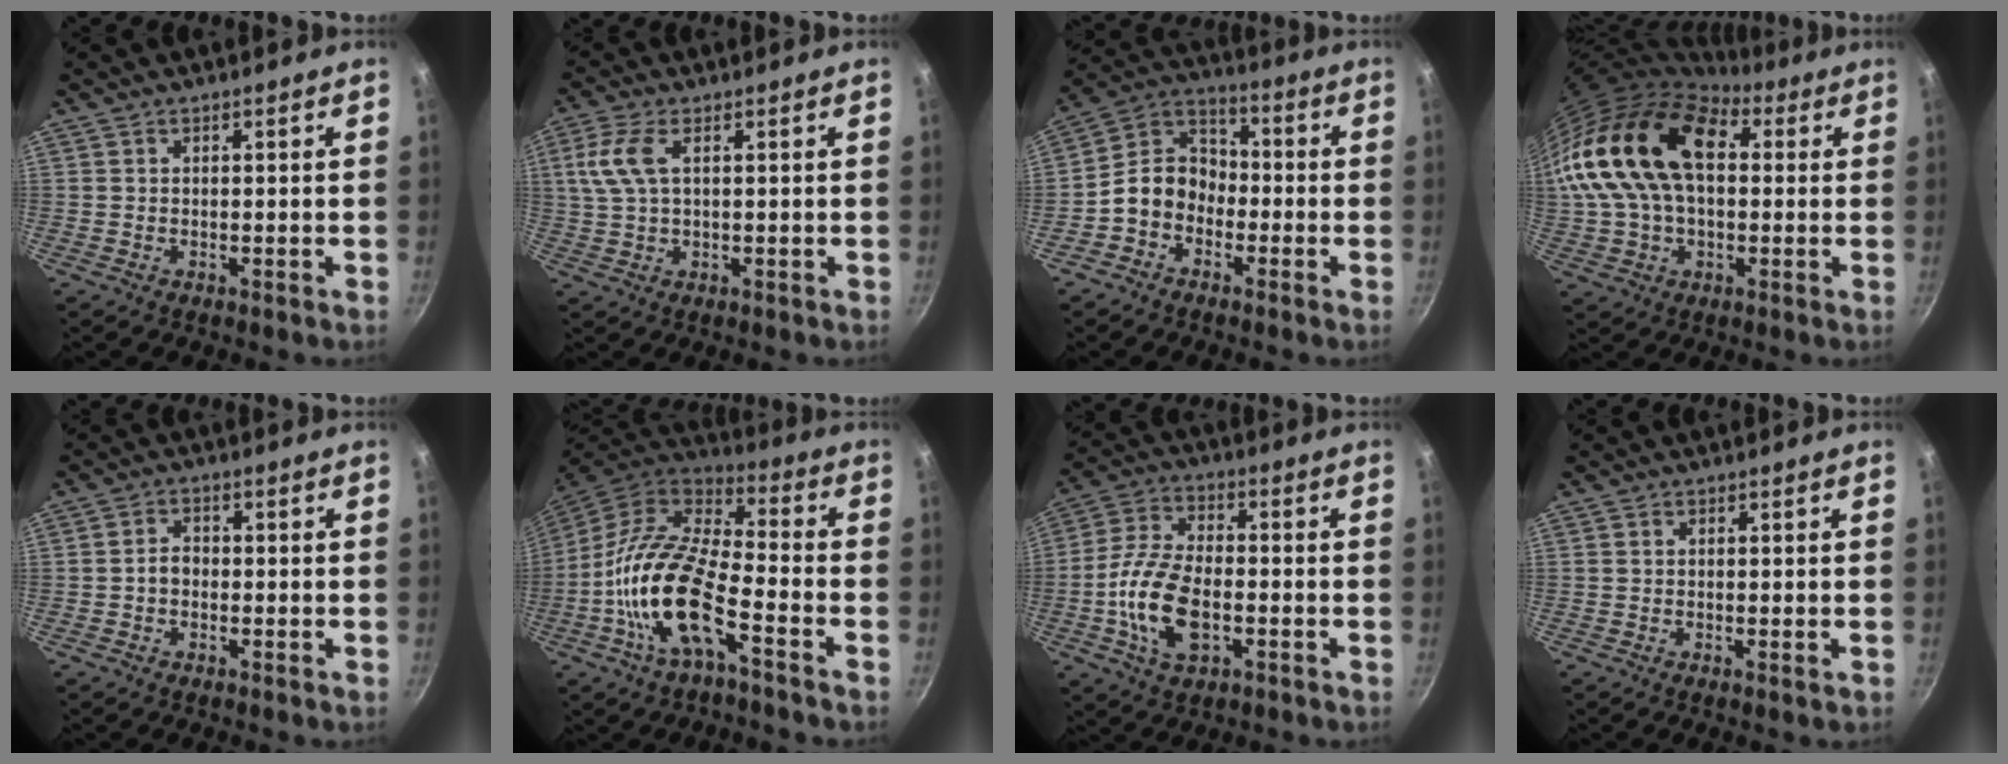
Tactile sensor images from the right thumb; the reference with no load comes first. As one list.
[{"total": 6.8, "force": [1.8, 3.2, 5.7], "torque": [-0.128, 0.011, 0.034]}, {"total": 9.7, "force": [-3.2, 7.6, 5.0], "torque": [-0.053, 0.049, -0.083]}, {"total": 23.5, "force": [4.3, 14.9, 17.6], "torque": [-0.328, 0.031, 0.066]}, {"total": 2.7, "force": [-0.6, 2.0, 1.6], "torque": [-0.017, 0.015, -0.013]}, {"total": 18.5, "force": [-6.8, 7.2, 15.6], "torque": [-0.296, 0.044, -0.148]}, {"total": 13.3, "force": [-3.3, 7.3, 10.6], "torque": [-0.207, 0.025, -0.070]}, {"total": 0.5, "force": [0.0, 0.0, 0.5], "torque": [-0.010, -0.002, -0.003]}]